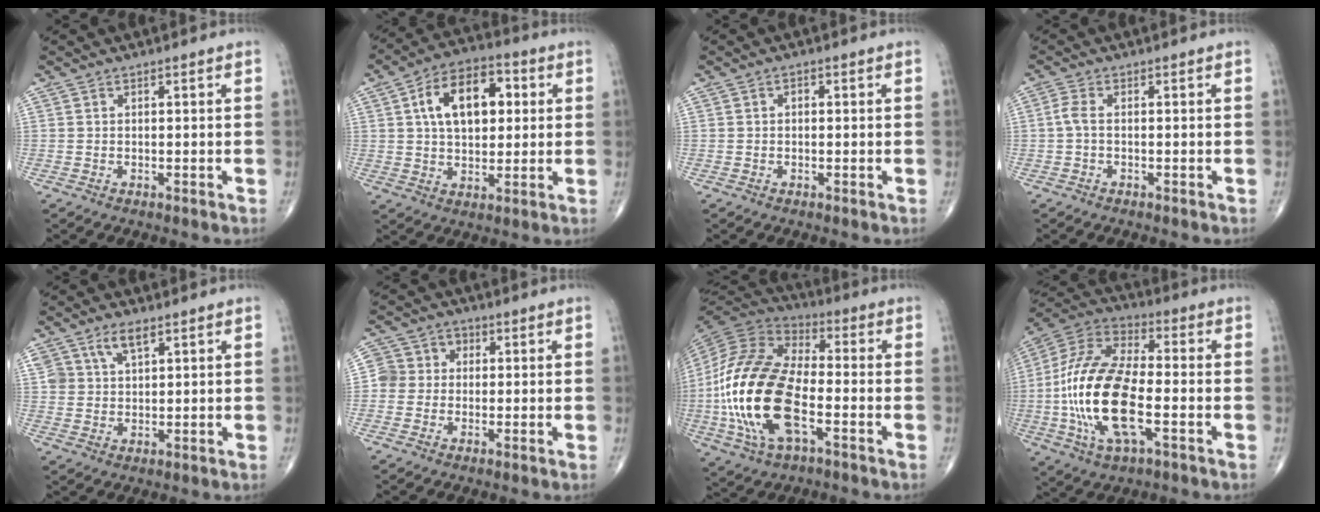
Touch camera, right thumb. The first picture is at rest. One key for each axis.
{"total": 14.3, "fx": 3.3, "fy": 8.4, "fz": 11.1, "tx": -0.161, "ty": 0.012, "tz": 0.049}
{"total": 1.1, "fx": 0.2, "fy": 0.7, "fz": 0.8, "tx": -0.008, "ty": 0.004, "tz": 0.000}
{"total": 2.1, "fx": -0.3, "fy": 0.8, "fz": 1.9, "tx": -0.049, "ty": 0.001, "tz": -0.011}
{"total": 5.0, "fx": 2.8, "fy": 2.6, "fz": 3.2, "tx": -0.049, "ty": -0.010, "tz": 0.056}
{"total": 5.5, "fx": 0.0, "fy": 5.3, "fz": 1.6, "tx": -0.002, "ty": 0.020, "tz": -0.009}
{"total": 23.3, "fx": -5.2, "fy": 11.3, "fz": 19.7, "tx": -0.423, "ty": 0.013, "tz": -0.095}
{"total": 21.5, "fx": -4.1, "fy": 9.2, "fz": 19.0, "tx": -0.407, "ty": 0.017, "tz": -0.074}